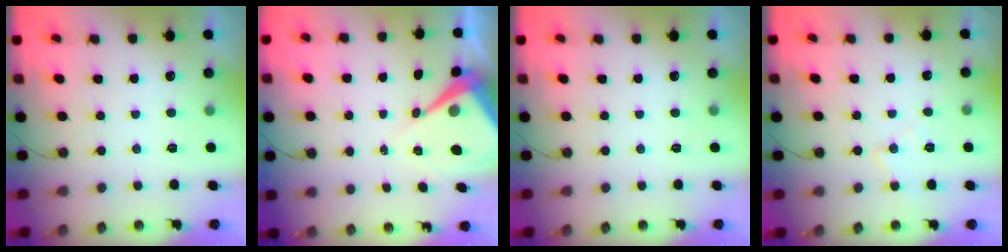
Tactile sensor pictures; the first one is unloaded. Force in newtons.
{"total": 8.3, "press": 8.2, "slide": 0.7}
{"total": 0.0}
{"total": 6.4, "press": 6.4, "slide": 0.4}